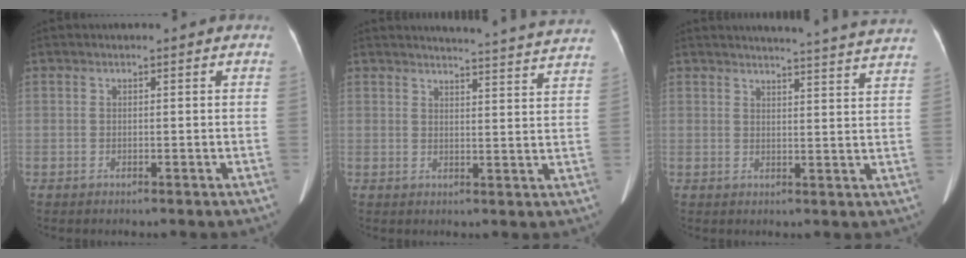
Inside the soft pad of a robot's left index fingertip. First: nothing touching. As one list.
[{"total": 17.2, "force": [16.9, -0.8, 3.4], "torque": [-0.038, -0.078, 0.182]}, {"total": 16.8, "force": [16.2, -1.1, 4.0], "torque": [-0.050, -0.071, 0.178]}]